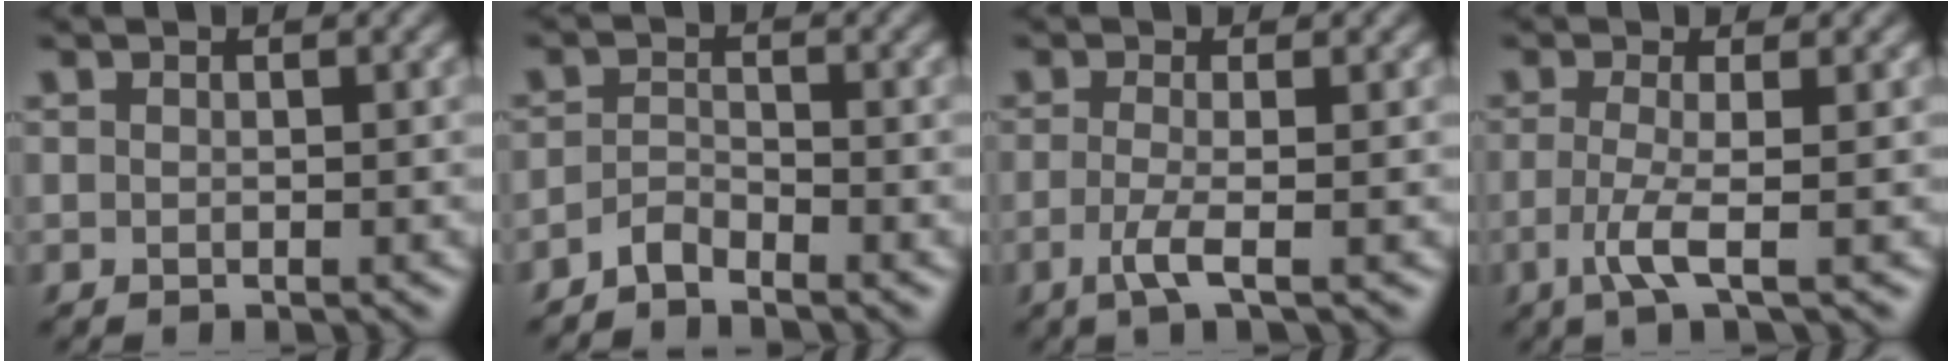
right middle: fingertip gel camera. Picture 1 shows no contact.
{"total": 1.7, "force": [-1.5, 0.4, 0.6], "torque": [-0.014, 0.007, -0.034]}
{"total": 2.8, "force": [-0.9, 0.6, 2.5], "torque": [-0.051, -0.005, -0.027]}
{"total": 3.1, "force": [-1.0, 0.5, 2.9], "torque": [-0.066, -0.008, -0.026]}